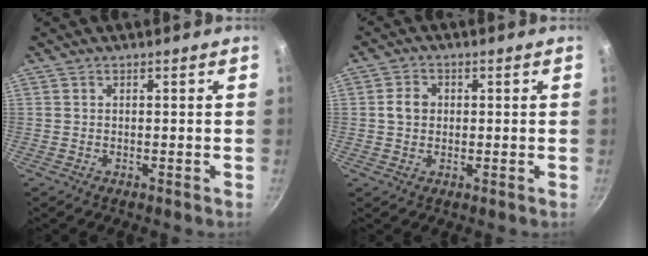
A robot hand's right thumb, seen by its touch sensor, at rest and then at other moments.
{"total": 3.8, "force": [0.3, 3.2, 2.0], "torque": [-0.023, 0.007, -0.001]}